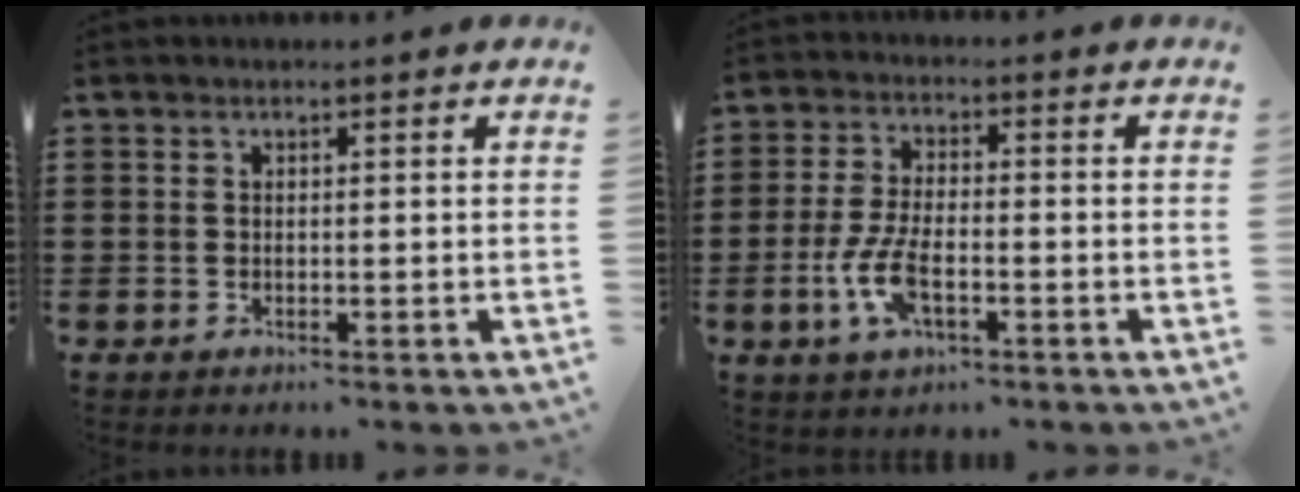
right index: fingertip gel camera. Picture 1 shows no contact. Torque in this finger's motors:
{"motor_torque": [2.14, 0.00, 0.28, 0.07]}